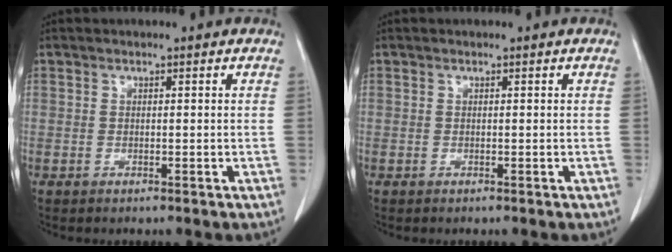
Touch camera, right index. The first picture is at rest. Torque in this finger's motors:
{"motor_torque": [0.00, 0.00, 0.02, 0.00]}